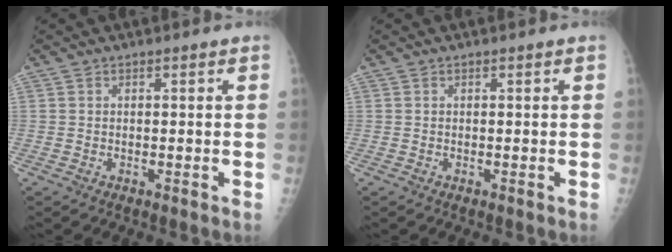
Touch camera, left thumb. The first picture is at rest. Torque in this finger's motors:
{"motor_torque": [0.03, 0.04, -0.02, -0.02, 0.00]}